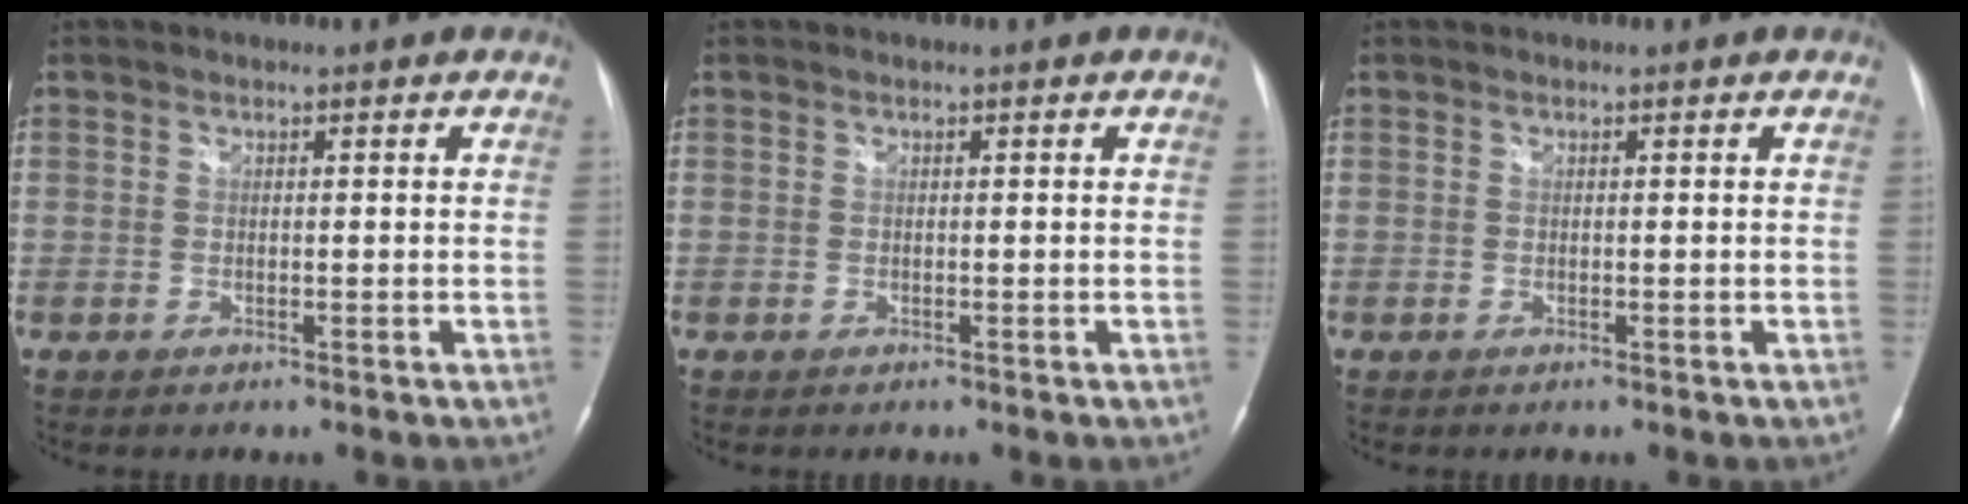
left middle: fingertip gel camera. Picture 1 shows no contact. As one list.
[{"total": 0.0}, {"total": 0.0}]